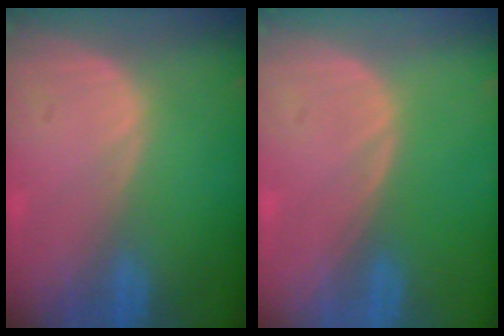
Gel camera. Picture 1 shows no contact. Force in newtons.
{"total": 0.0}